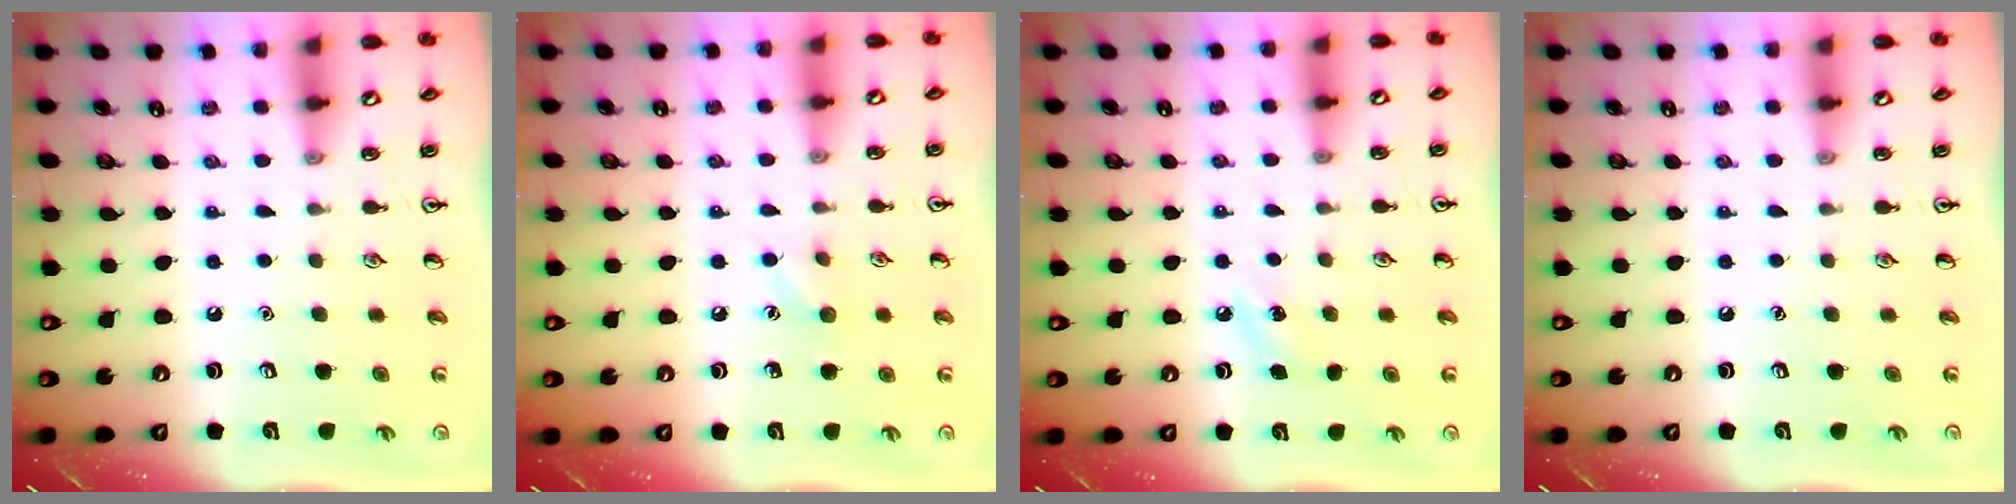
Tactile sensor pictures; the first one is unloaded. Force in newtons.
{"total": 5.3, "press": 5.1, "slide": 1.6}
{"total": 4.2, "press": 3.9, "slide": 1.5}
{"total": 0.0}